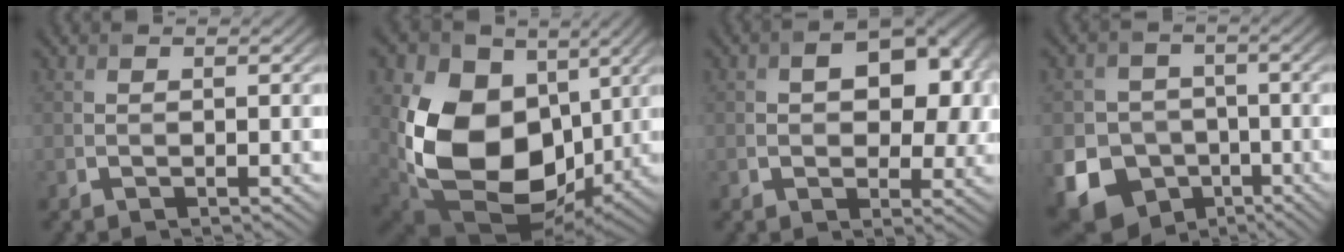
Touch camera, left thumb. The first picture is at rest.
{"total": 17.8, "force": [0.4, 13.0, 12.2], "torque": [-0.267, -0.027, 0.009]}
{"total": 9.5, "force": [1.2, 6.1, 7.2], "torque": [-0.102, -0.009, 0.025]}
{"total": 14.6, "force": [-5.7, 12.5, 4.9], "torque": [-0.136, -0.042, -0.113]}